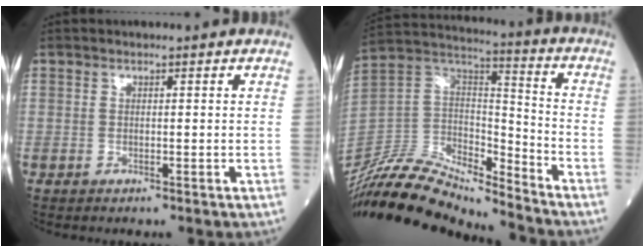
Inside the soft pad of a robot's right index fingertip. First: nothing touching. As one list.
[{"total": 19.5, "force": [-18.4, 2.1, 5.8], "torque": [-0.118, 0.034, -0.335]}]